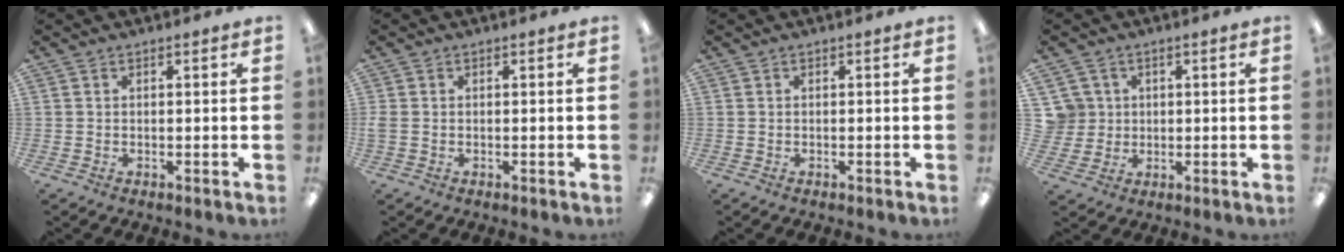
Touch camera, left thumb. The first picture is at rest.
{"total": 1.1, "force": [0.0, 0.7, 0.8], "torque": [-0.018, 0.003, 0.000]}
{"total": 0.0}
{"total": 5.5, "force": [1.5, 5.2, 0.3], "torque": [-0.018, 0.008, 0.032]}